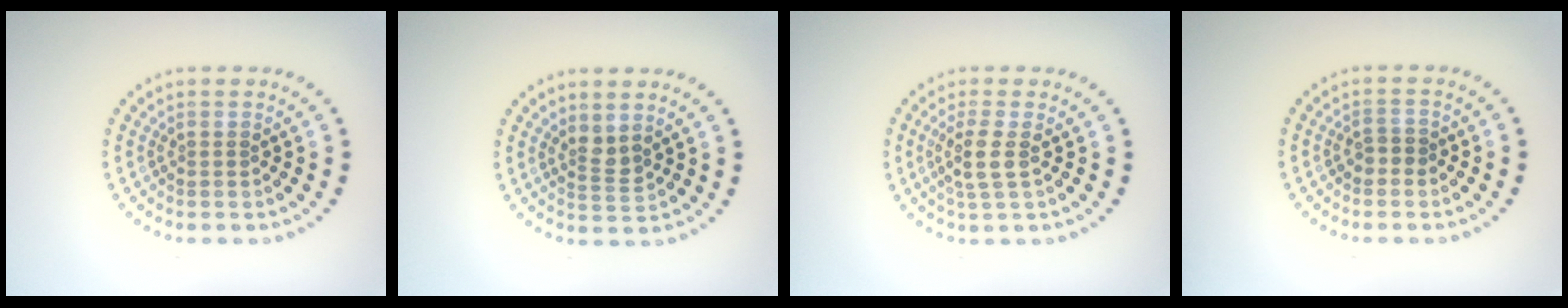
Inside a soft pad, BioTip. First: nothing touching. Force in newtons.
{"total": 1.7, "press": 1.4, "slide": 1.1}
{"total": 2.3, "press": 2.0, "slide": 1.1}
{"total": 1.2, "press": 1.0, "slide": 0.5}